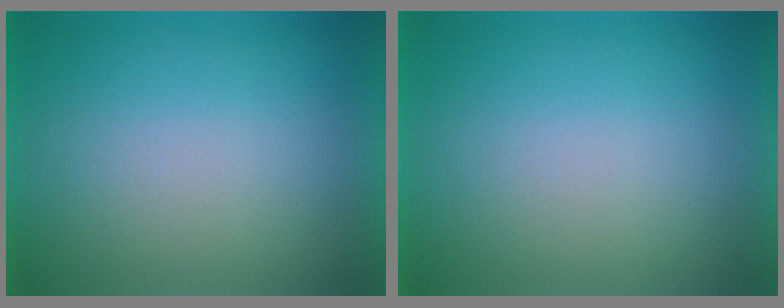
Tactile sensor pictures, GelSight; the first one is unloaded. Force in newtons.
{"total": 0.0}